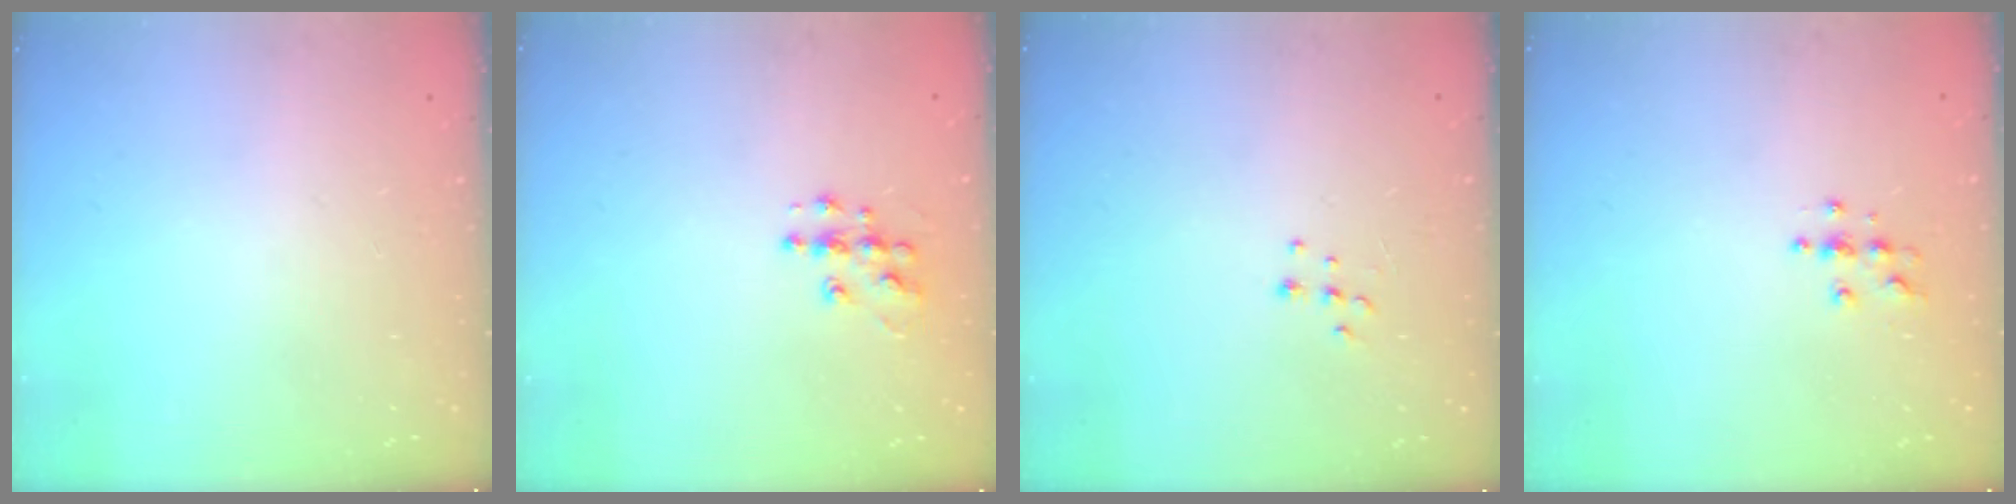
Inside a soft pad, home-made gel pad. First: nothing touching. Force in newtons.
{"total": 8.3, "press": 8.2, "slide": 0.5}
{"total": 6.7, "press": 6.7, "slide": 0.6}
{"total": 4.0, "press": 4.0, "slide": 0.3}